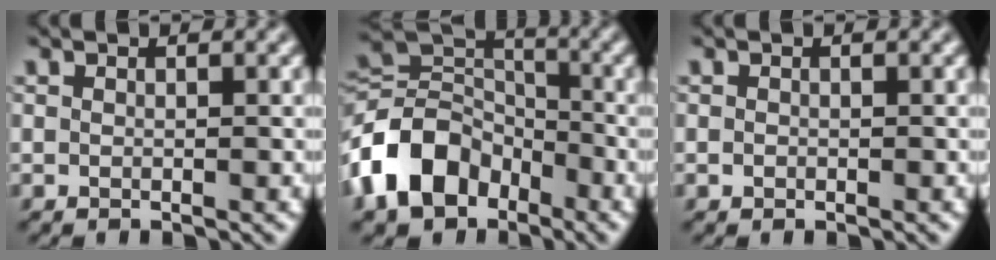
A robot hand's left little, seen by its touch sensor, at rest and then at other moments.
{"total": 9.6, "force": [-4.8, 6.6, 5.0], "torque": [-0.099, 0.007, -0.111]}
{"total": 0.0}